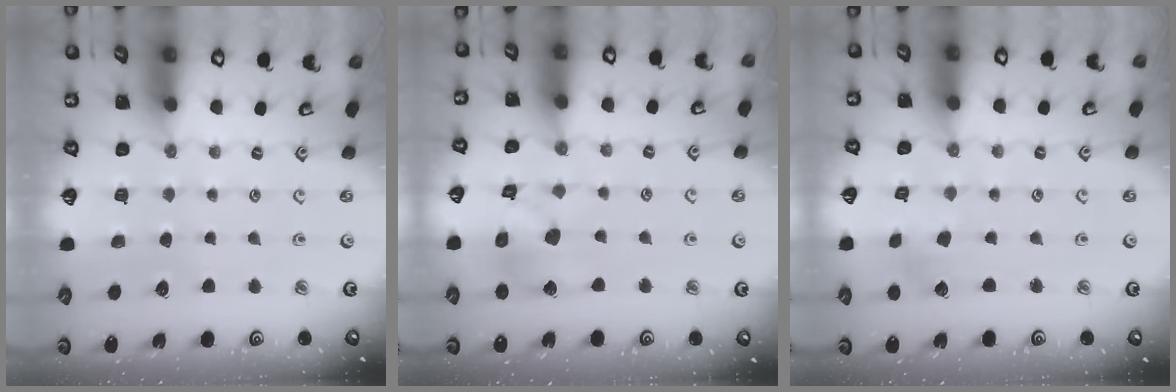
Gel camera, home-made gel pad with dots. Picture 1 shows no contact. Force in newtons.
{"total": 12.5, "press": 12.4, "slide": 1.7}
{"total": 2.1, "press": 2.1, "slide": 0.2}